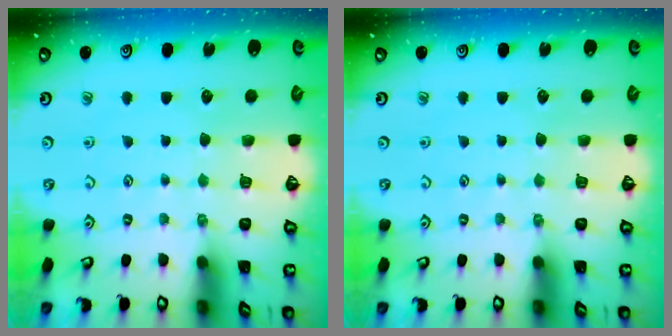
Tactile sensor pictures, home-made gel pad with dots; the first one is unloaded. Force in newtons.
{"total": 0.0}